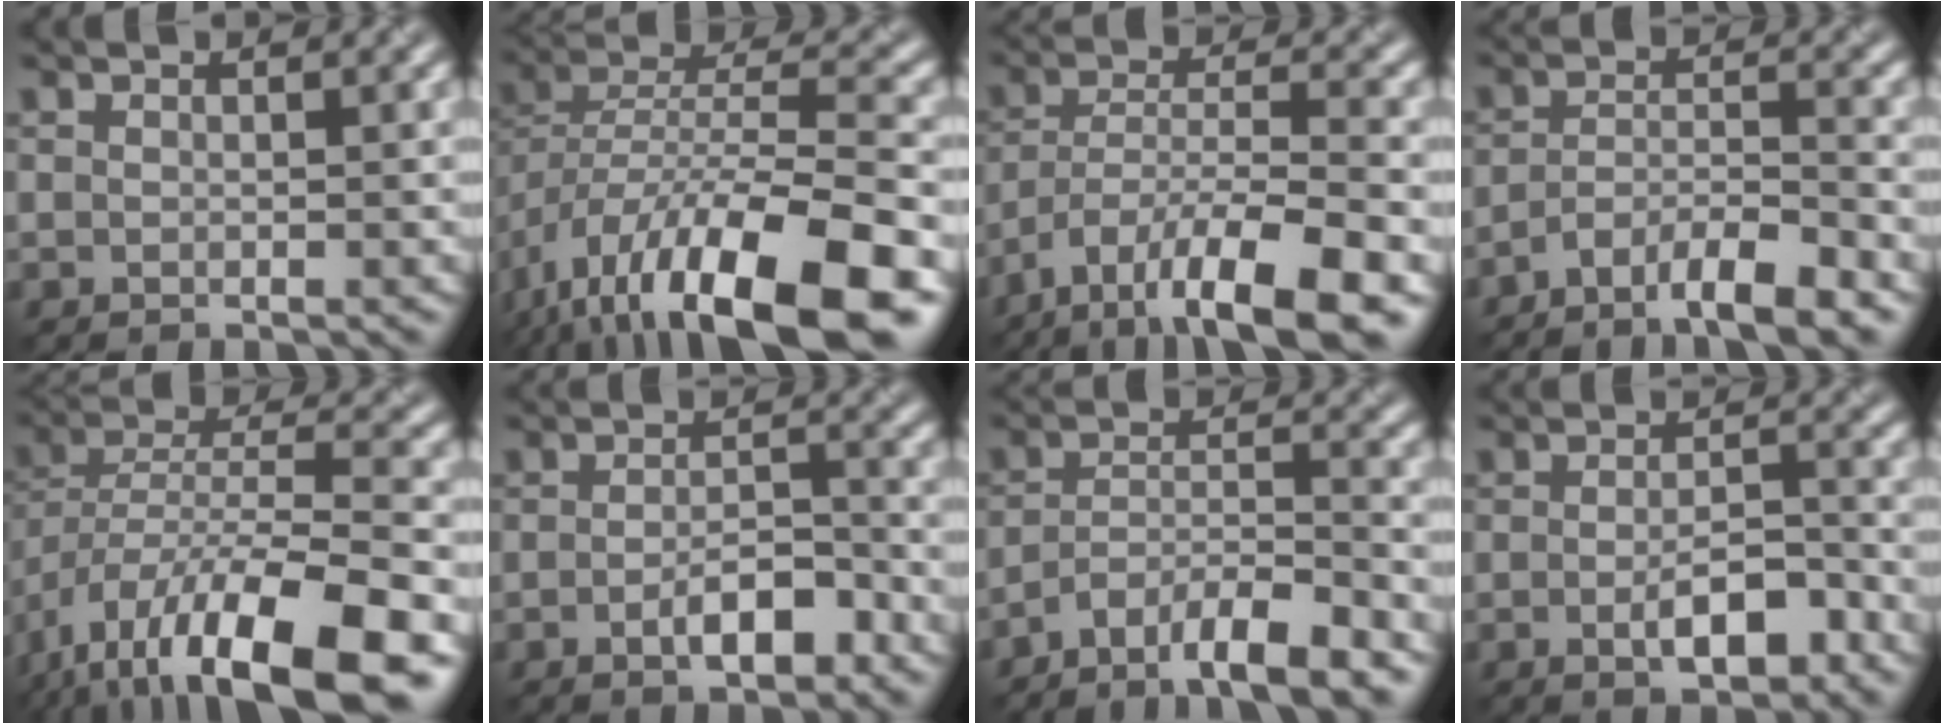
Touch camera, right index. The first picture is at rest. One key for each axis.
{"total": 15.1, "fx": -8.5, "fy": 5.9, "fz": 11.0, "tx": -0.201, "ty": -0.003, "tz": -0.139}
{"total": 11.2, "fx": -7.4, "fy": 3.4, "fz": 7.6, "tx": -0.129, "ty": -0.004, "tz": -0.132}
{"total": 5.7, "fx": -4.3, "fy": 1.1, "fz": 3.6, "tx": -0.061, "ty": 0.000, "tz": -0.077}
{"total": 13.7, "fx": -8.2, "fy": 4.6, "fz": 10.0, "tx": -0.176, "ty": 0.000, "tz": -0.141}
{"total": 3.9, "fx": -1.8, "fy": 1.3, "fz": 3.2, "tx": -0.054, "ty": 0.002, "tz": -0.029}
{"total": 7.3, "fx": -5.6, "fy": 1.5, "fz": 4.4, "tx": -0.069, "ty": 0.002, "tz": -0.097}
{"total": 4.2, "fx": -1.7, "fy": 1.4, "fz": 3.6, "tx": -0.060, "ty": -0.002, "tz": -0.025}